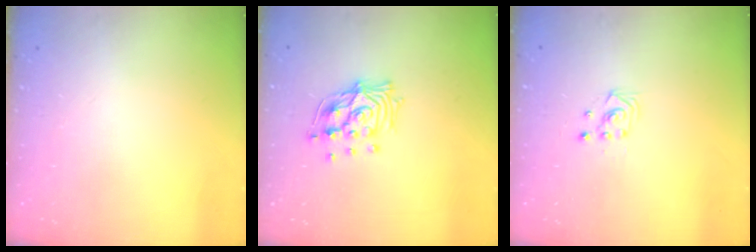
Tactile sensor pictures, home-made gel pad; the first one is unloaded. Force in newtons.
{"total": 12.7, "press": 12.7, "slide": 1.3}
{"total": 2.2, "press": 2.2, "slide": 0.2}